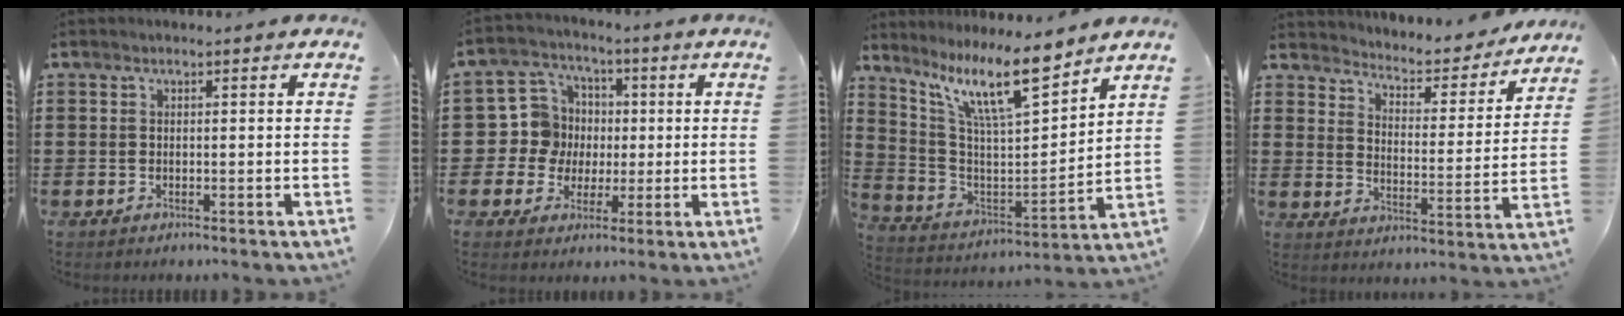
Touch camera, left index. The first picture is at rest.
{"total": 7.7, "force": [0.8, 7.5, 1.1], "torque": [-0.066, 0.008, 0.020]}
{"total": 12.5, "force": [9.2, 2.5, 8.1], "torque": [-0.176, -0.042, 0.159]}
{"total": 3.5, "force": [3.5, 0.3, 0.2], "torque": [-0.031, -0.037, 0.051]}